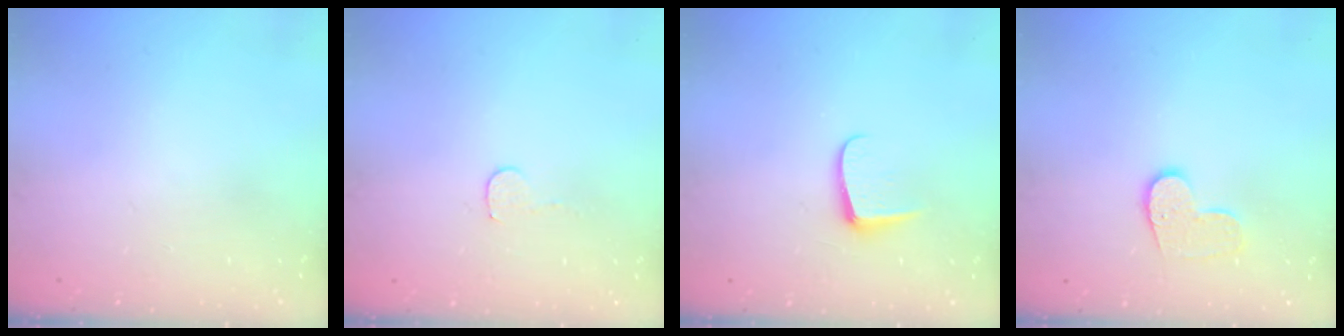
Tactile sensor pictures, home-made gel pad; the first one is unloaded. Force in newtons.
{"total": 4.1, "press": 4.1, "slide": 0.3}
{"total": 6.0, "press": 6.0, "slide": 0.8}
{"total": 8.2, "press": 8.2, "slide": 0.2}